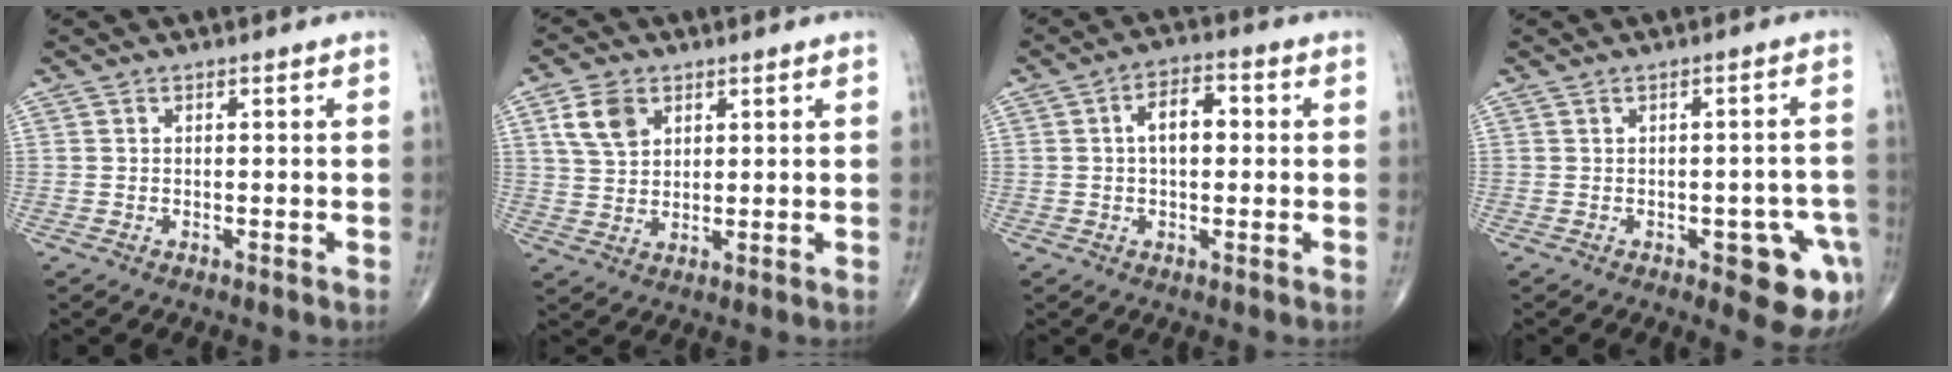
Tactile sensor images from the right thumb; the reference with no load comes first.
{"total": 6.7, "force": [2.9, 4.7, 3.9], "torque": [-0.060, -0.007, 0.058]}
{"total": 6.6, "force": [0.7, 3.7, 5.4], "torque": [-0.078, 0.017, 0.003]}
{"total": 9.4, "force": [-3.7, 3.9, 7.7], "torque": [-0.055, 0.011, -0.040]}